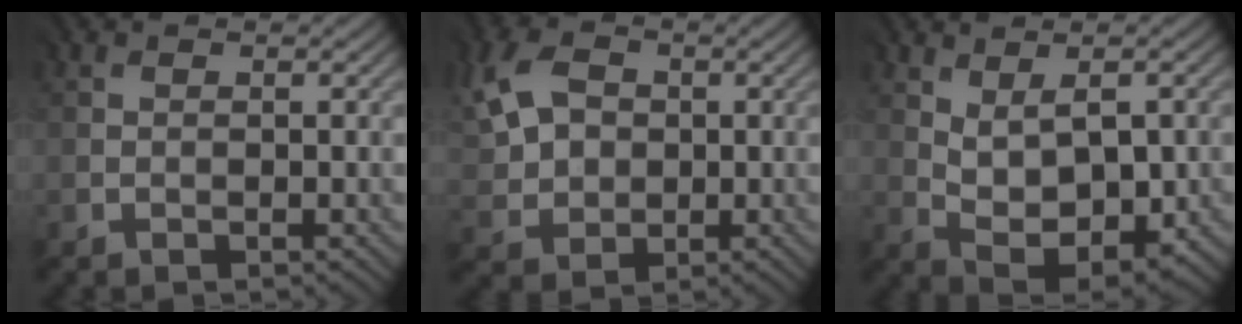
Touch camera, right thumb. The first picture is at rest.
{"total": 8.1, "force": [2.2, 6.0, 5.0], "torque": [-0.146, 0.016, 0.036]}
{"total": 6.3, "force": [1.0, 3.8, 4.9], "torque": [-0.100, -0.012, 0.028]}